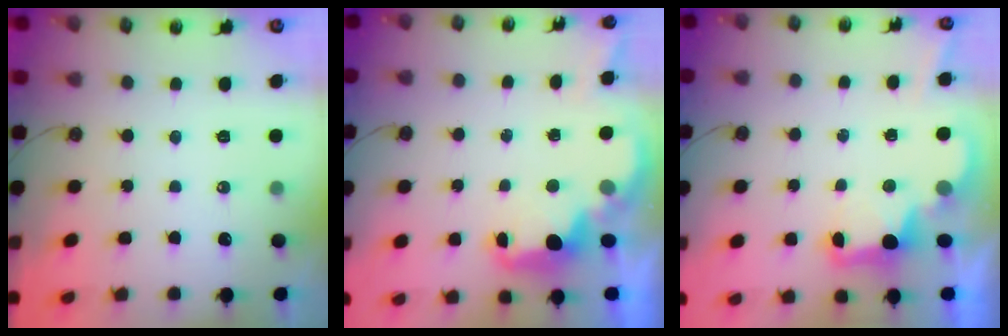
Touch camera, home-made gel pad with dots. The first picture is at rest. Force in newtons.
{"total": 2.8, "press": 2.7, "slide": 0.7}
{"total": 2.7, "press": 2.6, "slide": 0.5}